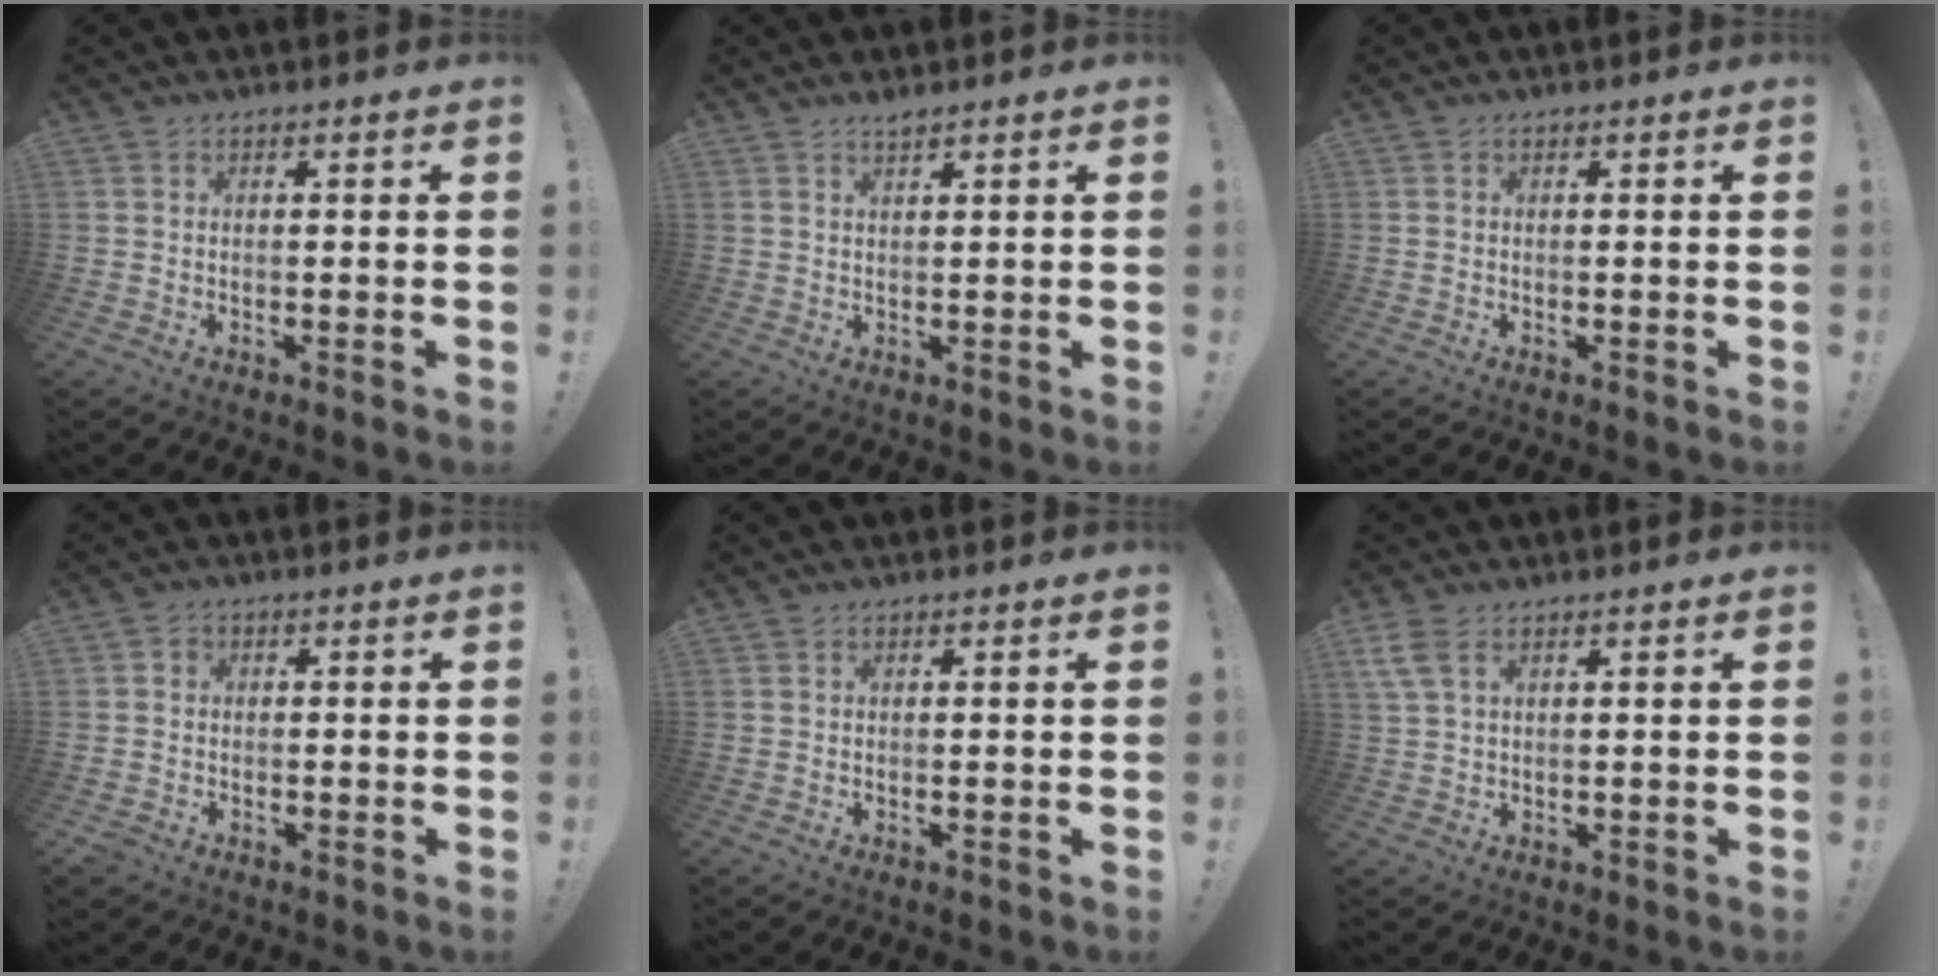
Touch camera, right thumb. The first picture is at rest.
{"total": 1.7, "force": [1.5, 0.1, 0.8], "torque": [-0.016, -0.006, 0.028]}
{"total": 0.0}
{"total": 2.9, "force": [-0.6, 2.7, 0.8], "torque": [-0.013, 0.007, -0.009]}
{"total": 0.0}
{"total": 4.9, "force": [2.4, 2.4, 3.5], "torque": [-0.085, 0.000, 0.047]}